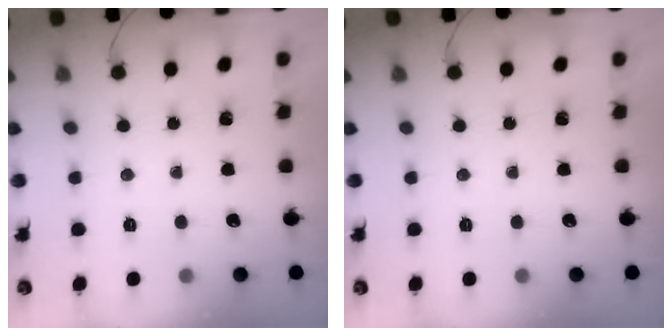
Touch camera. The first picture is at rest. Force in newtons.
{"total": 0.0}